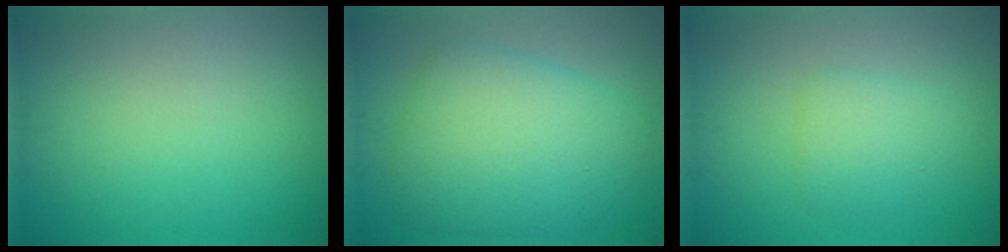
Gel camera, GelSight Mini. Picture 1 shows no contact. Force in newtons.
{"total": 8.0, "press": 8.0, "slide": 0.2}
{"total": 2.3, "press": 2.3, "slide": 0.1}